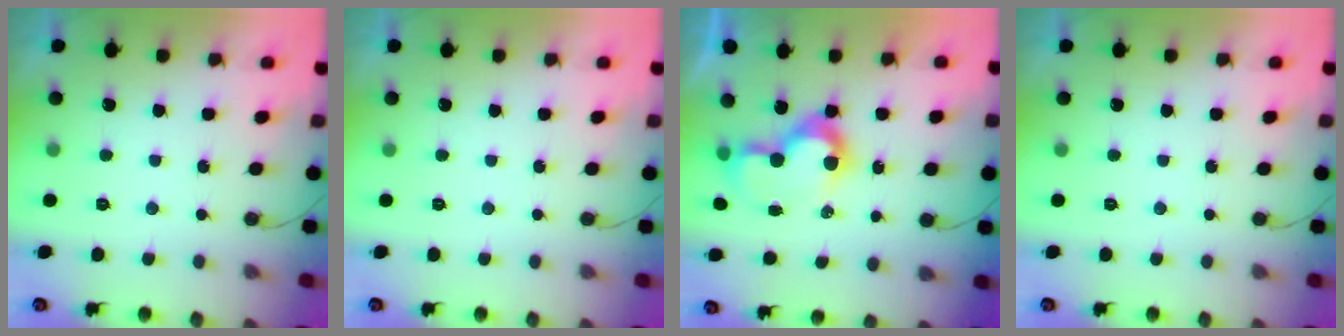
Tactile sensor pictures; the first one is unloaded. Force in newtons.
{"total": 0.0}
{"total": 10.0, "press": 10.0, "slide": 0.6}
{"total": 0.0}